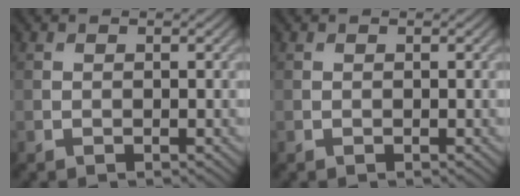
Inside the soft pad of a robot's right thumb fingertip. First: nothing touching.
{"total": 0.0}